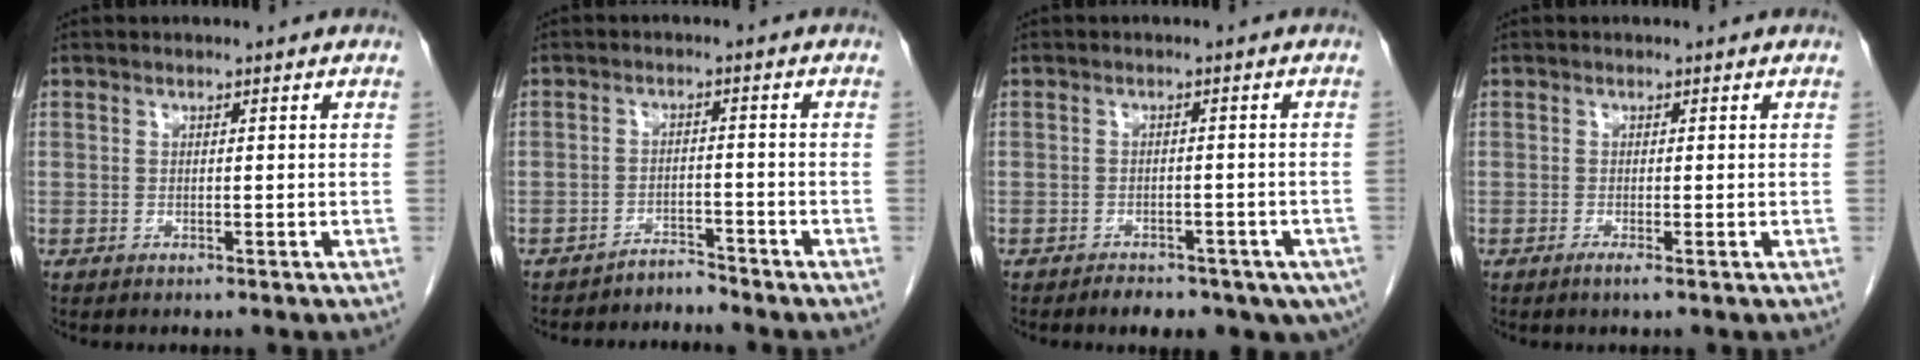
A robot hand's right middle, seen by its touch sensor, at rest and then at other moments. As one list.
[{"total": 2.5, "force": [-2.5, 0.1, -0.5], "torque": [0.014, -0.008, -0.039]}, {"total": 10.6, "force": [-6.9, 5.5, 5.9], "torque": [-0.081, -0.005, -0.080]}, {"total": 1.0, "force": [-0.6, -0.2, 0.8], "torque": [-0.013, -0.001, -0.011]}]